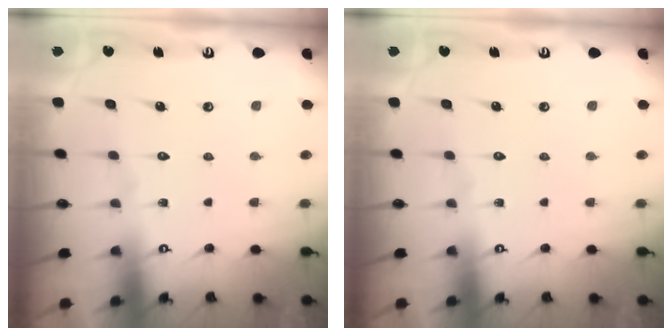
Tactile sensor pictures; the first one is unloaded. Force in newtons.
{"total": 0.0}